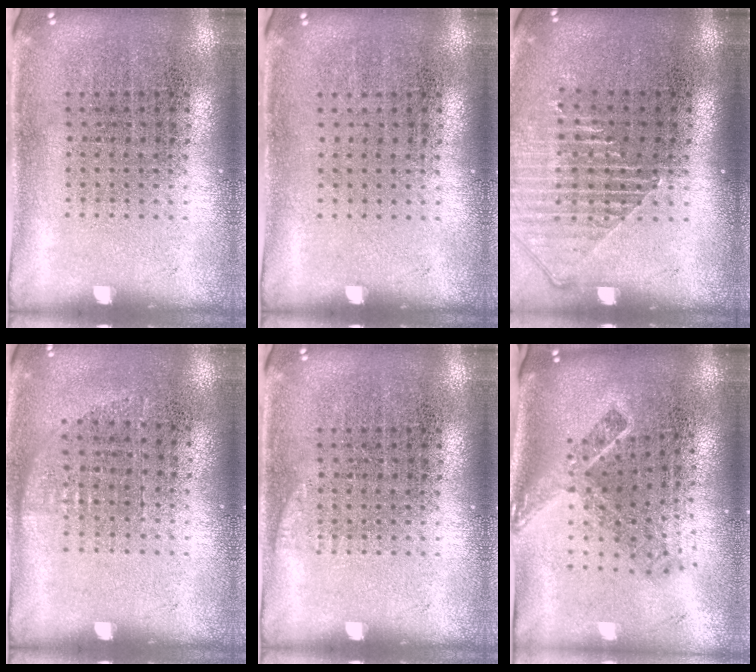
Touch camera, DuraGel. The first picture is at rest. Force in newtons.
{"total": 0.0}
{"total": 1.4, "press": 1.3, "slide": 0.5}
{"total": 0.7, "press": 0.6, "slide": 0.3}
{"total": 0.6, "press": 0.6, "slide": 0.2}
{"total": 2.2, "press": 1.5, "slide": 1.6}